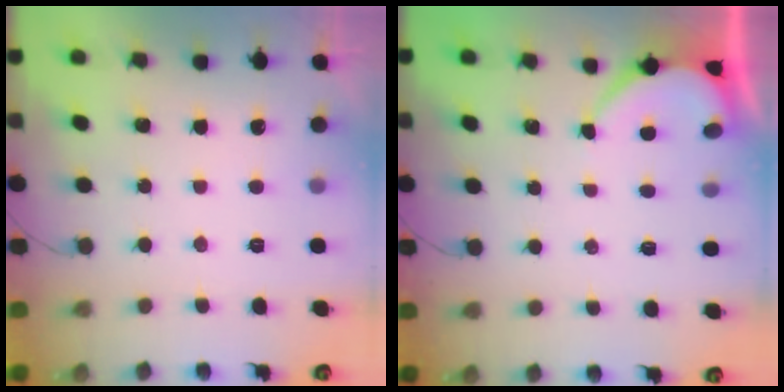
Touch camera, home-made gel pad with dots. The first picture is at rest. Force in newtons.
{"total": 2.2, "press": 2.2, "slide": 0.2}